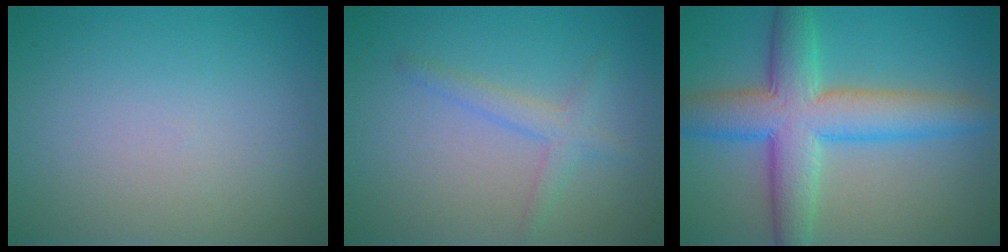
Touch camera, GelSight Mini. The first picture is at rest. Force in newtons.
{"total": 2.0, "press": 2.0, "slide": 0.1}
{"total": 8.4, "press": 8.4, "slide": 0.2}